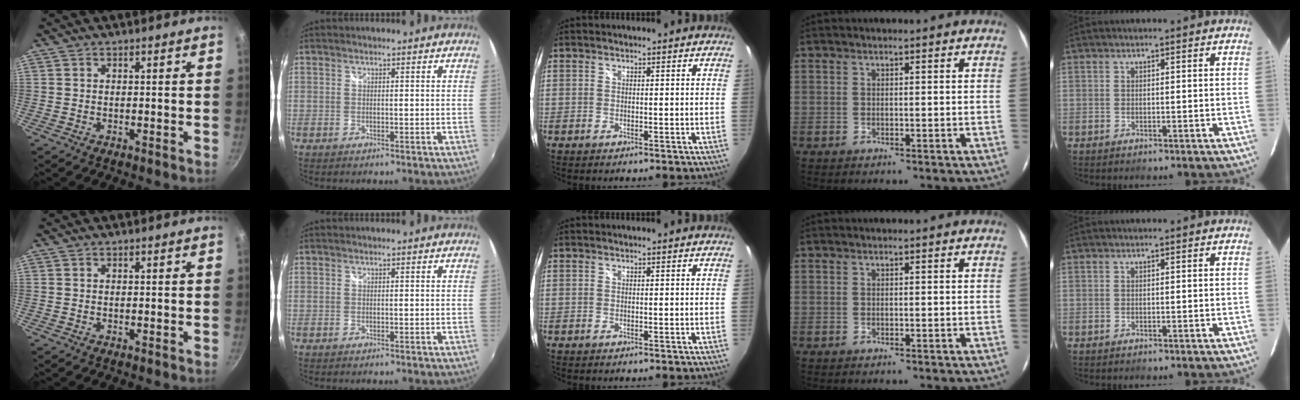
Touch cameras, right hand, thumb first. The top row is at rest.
{}